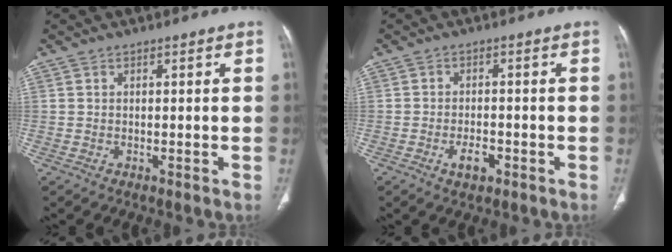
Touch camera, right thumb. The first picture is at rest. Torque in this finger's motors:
{"motor_torque": [0.66, 0.33, 0.25, -0.47, 0.12]}